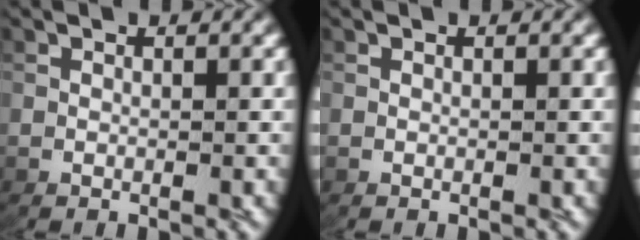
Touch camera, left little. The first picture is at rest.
{"total": 0.0}